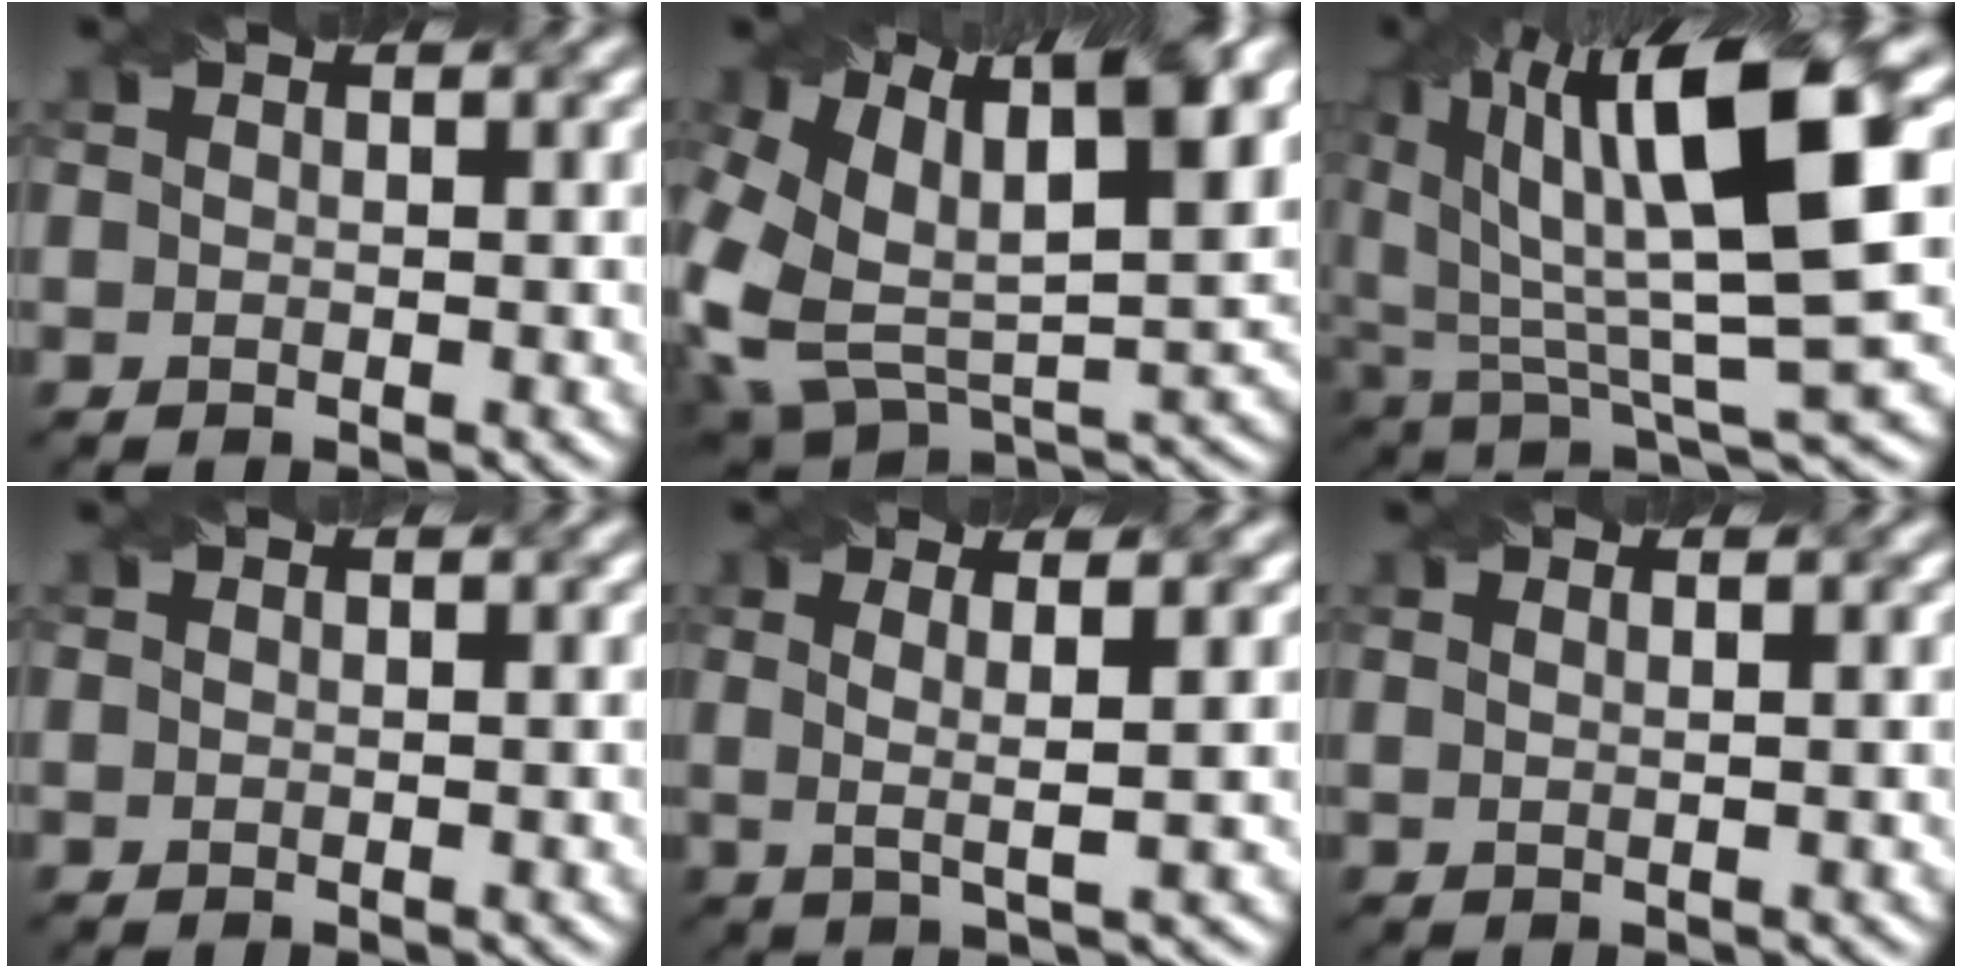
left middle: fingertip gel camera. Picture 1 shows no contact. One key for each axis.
{"total": 15.6, "fx": 4.7, "fy": 8.8, "fz": 12.0, "tx": -0.207, "ty": 0.016, "tz": 0.078}
{"total": 12.4, "fx": 5.0, "fy": 3.1, "fz": 10.9, "tx": -0.192, "ty": 0.010, "tz": 0.095}
{"total": 0.0}
{"total": 3.2, "fx": 0.8, "fy": 0.5, "fz": 3.1, "tx": -0.061, "ty": 0.000, "tz": 0.013}
{"total": 2.5, "fx": 1.2, "fy": 1.3, "fz": 1.8, "tx": -0.004, "ty": 0.016, "tz": -0.012}